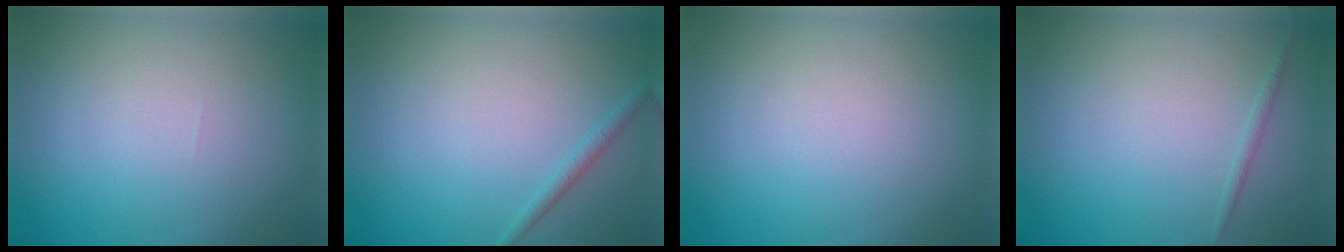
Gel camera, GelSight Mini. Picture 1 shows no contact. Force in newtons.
{"total": 1.2, "press": 1.2, "slide": 0.0}
{"total": 0.0}
{"total": 0.7, "press": 0.7, "slide": 0.0}